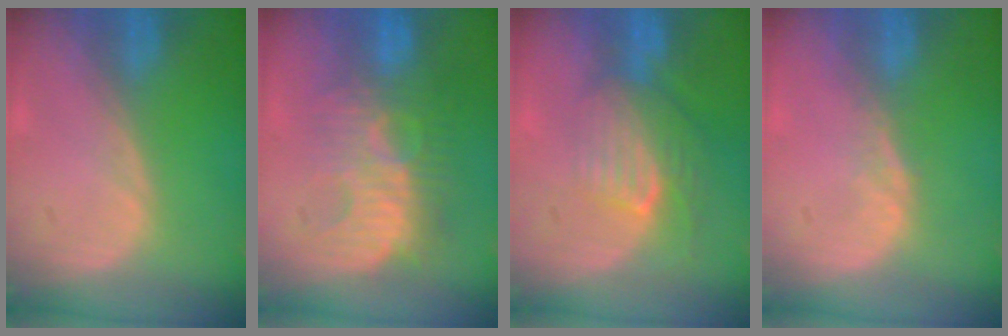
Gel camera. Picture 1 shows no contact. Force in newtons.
{"total": 9.0, "press": 8.9, "slide": 1.7}
{"total": 8.1, "press": 7.2, "slide": 3.6}
{"total": 1.5, "press": 1.2, "slide": 0.9}